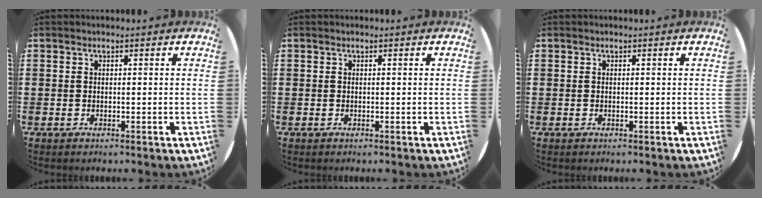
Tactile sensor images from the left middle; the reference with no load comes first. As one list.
[{"total": 0.0}, {"total": 0.0}]